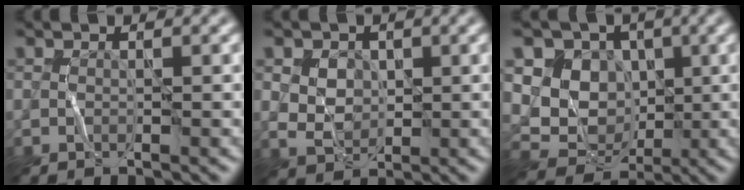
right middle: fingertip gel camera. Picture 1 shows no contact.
{"total": 2.0, "force": [0.7, 1.8, 0.6], "torque": [-0.021, 0.002, 0.020]}
{"total": 8.1, "force": [3.0, 7.0, 2.7], "torque": [-0.060, 0.015, 0.062]}